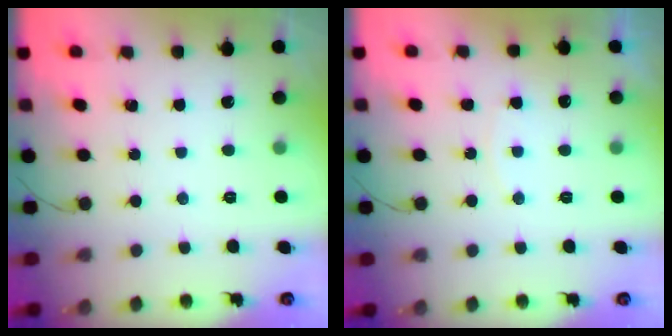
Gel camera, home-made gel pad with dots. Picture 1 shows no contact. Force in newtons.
{"total": 4.3, "press": 4.3, "slide": 0.6}